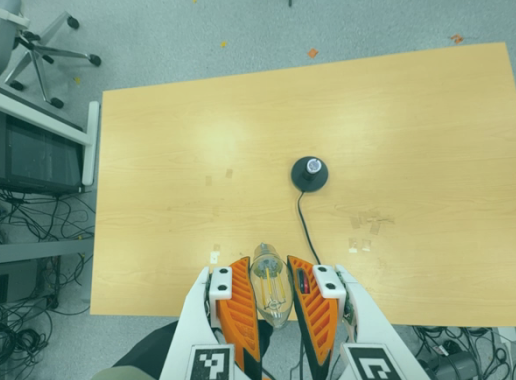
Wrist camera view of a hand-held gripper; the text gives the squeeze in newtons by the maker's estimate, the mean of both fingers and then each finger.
{"total": 18.3, "left": 20.0, "right": 16.5}